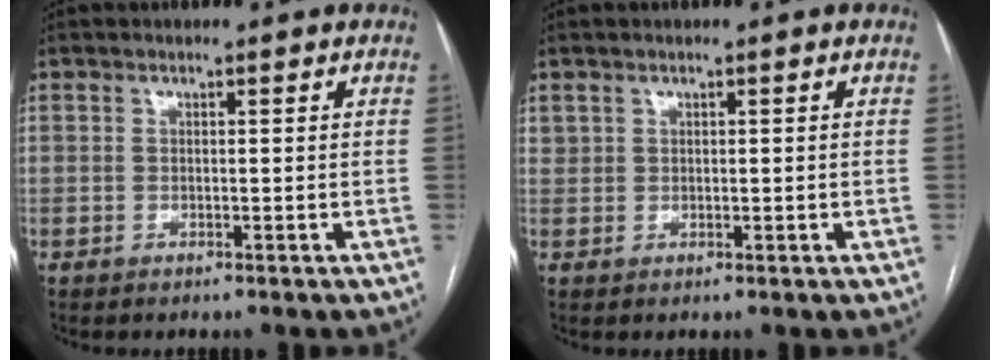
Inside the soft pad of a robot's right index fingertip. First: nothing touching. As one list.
[{"total": 1.2, "force": [0.7, 0.9, 0.2], "torque": [-0.003, 0.008, 0.018]}]